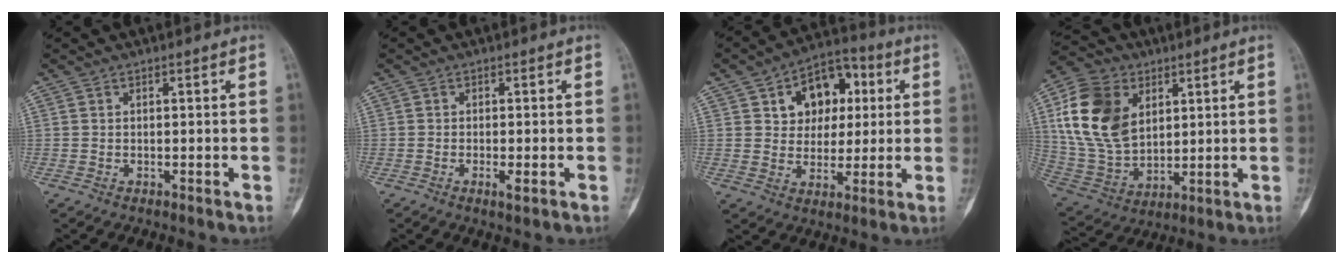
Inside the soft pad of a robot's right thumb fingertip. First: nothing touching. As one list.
[{"total": 1.9, "force": [-0.7, 0.5, 1.7], "torque": [-0.029, -0.003, -0.013]}, {"total": 12.9, "force": [3.7, 9.5, 8.0], "torque": [-0.063, 0.009, 0.054]}, {"total": 18.2, "force": [5.3, 12.6, 12.0], "torque": [-0.220, -0.013, 0.110]}]